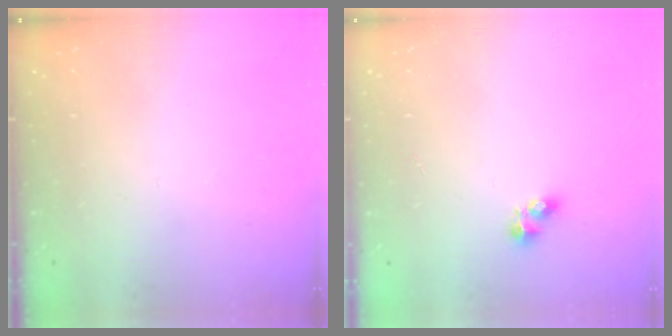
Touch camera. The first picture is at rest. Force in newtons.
{"total": 4.1, "press": 4.1, "slide": 0.6}